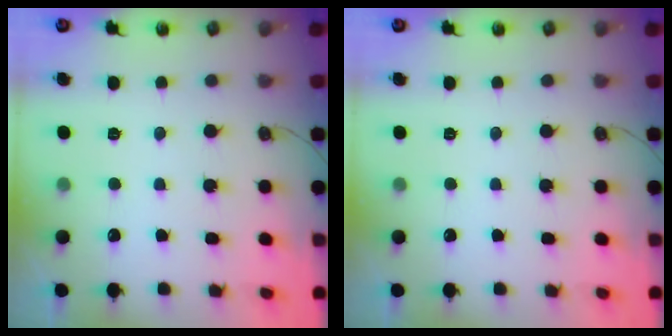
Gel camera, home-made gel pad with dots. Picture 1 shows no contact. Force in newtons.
{"total": 0.0}